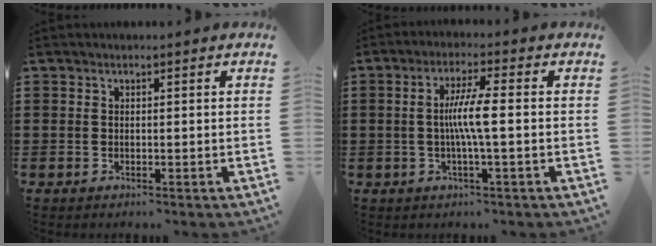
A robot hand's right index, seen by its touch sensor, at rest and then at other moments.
{"total": 5.6, "force": [-0.4, 0.2, 5.6], "torque": [-0.107, -0.006, -0.014]}